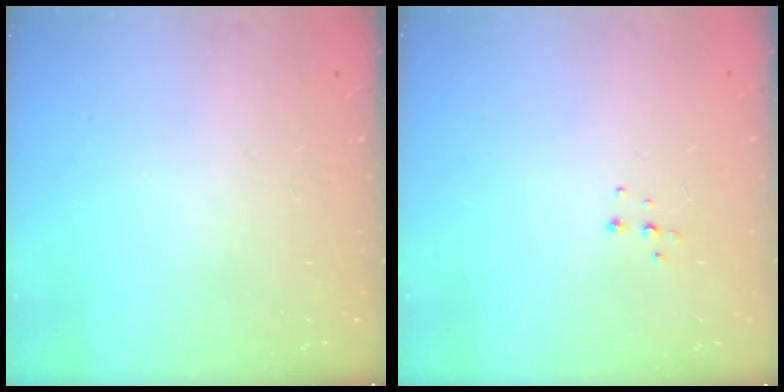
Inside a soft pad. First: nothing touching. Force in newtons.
{"total": 3.7, "press": 3.7, "slide": 0.3}